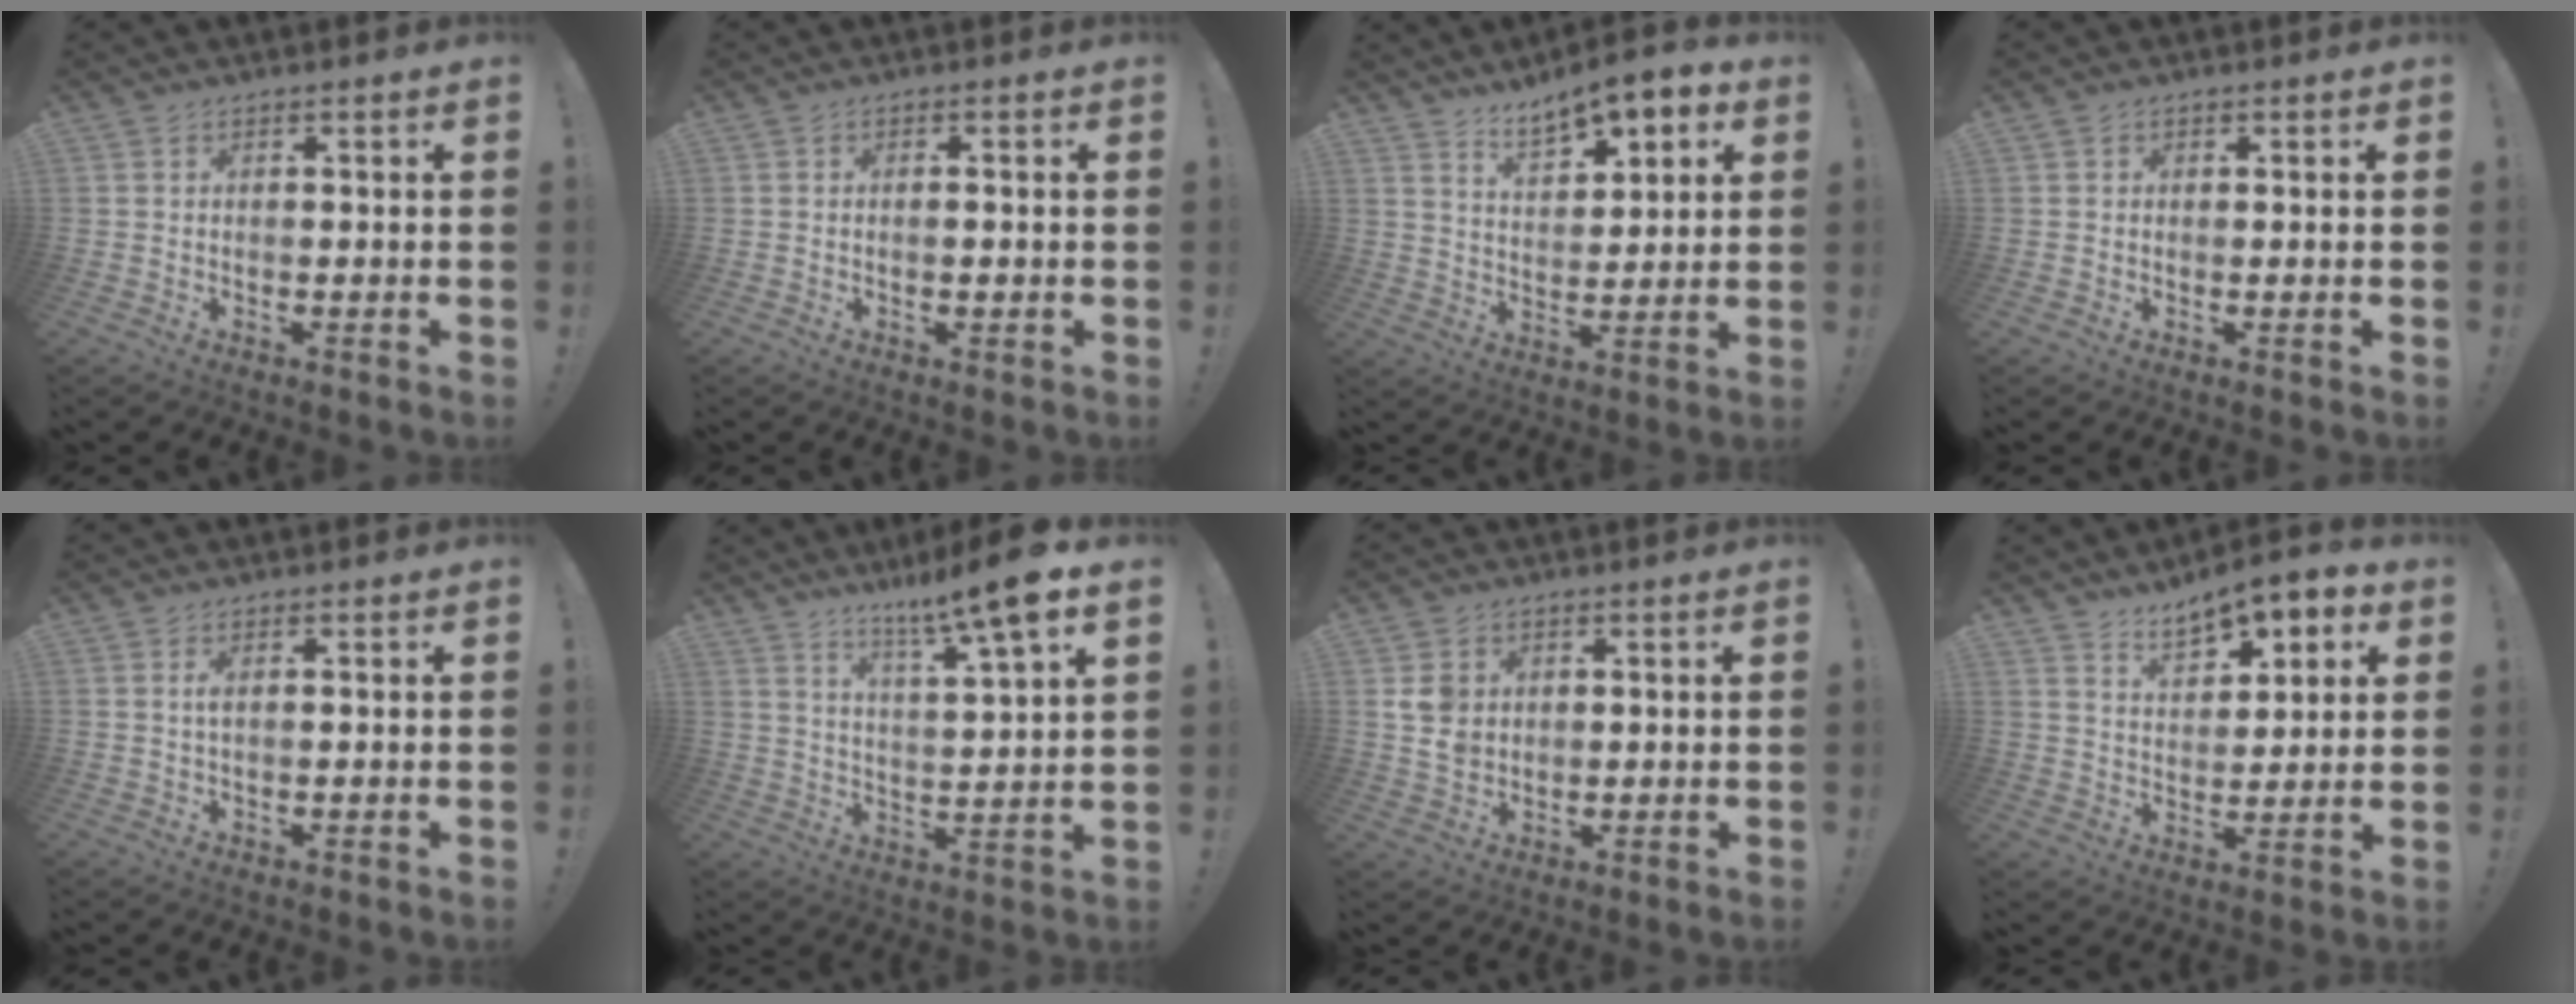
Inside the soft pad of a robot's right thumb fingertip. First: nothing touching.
{"total": 1.2, "force": [-0.5, 0.4, 1.0], "torque": [-0.017, 0.002, -0.010]}
{"total": 9.3, "force": [7.2, 3.8, 4.6], "torque": [-0.065, -0.053, 0.131]}
{"total": 0.5, "force": [0.1, 0.5, 0.2], "torque": [-0.003, 0.001, 0.002]}
{"total": 1.3, "force": [0.2, 0.1, 1.3], "torque": [-0.027, 0.001, 0.002]}
{"total": 12.8, "force": [8.7, 0.7, 9.3], "torque": [-0.145, -0.054, 0.132]}
{"total": 5.6, "force": [1.7, 4.7, 2.5], "torque": [-0.027, -0.001, 0.033]}
{"total": 9.3, "force": [6.9, 4.3, 4.5], "torque": [-0.063, -0.047, 0.126]}